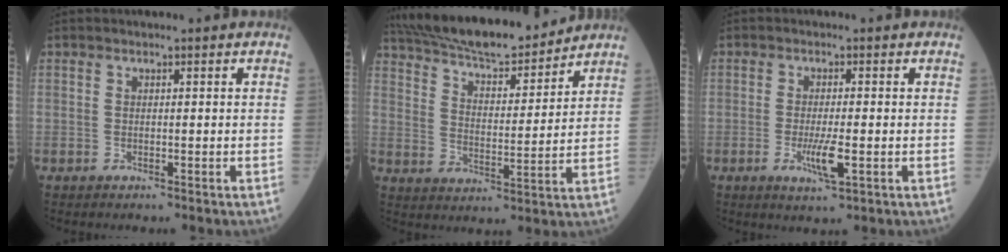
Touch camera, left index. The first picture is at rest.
{"total": 17.8, "force": [16.1, 2.7, 7.2], "torque": [-0.127, 0.013, 0.261]}
{"total": 4.0, "force": [-1.2, 0.5, 3.8], "torque": [-0.078, -0.008, -0.019]}